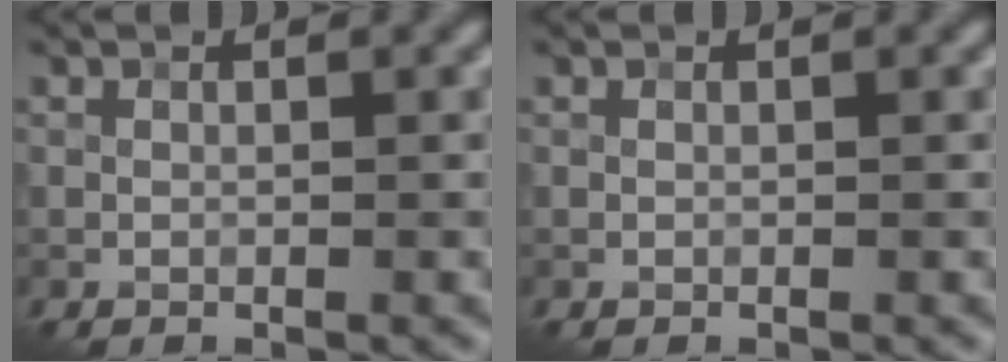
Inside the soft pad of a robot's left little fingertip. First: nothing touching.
{"total": 0.0}